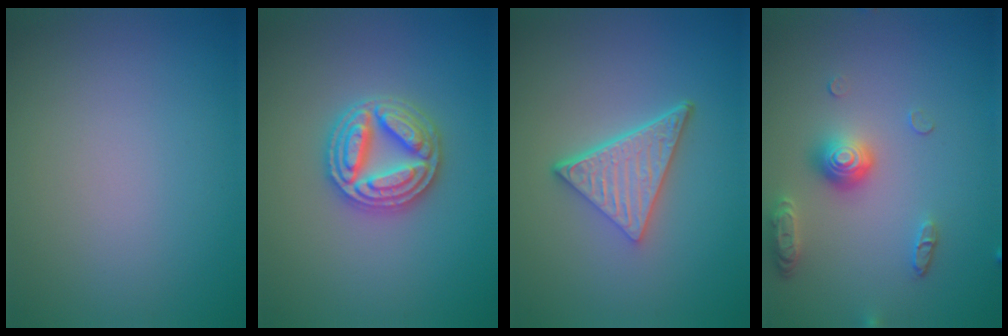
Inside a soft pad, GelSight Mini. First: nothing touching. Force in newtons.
{"total": 5.0, "press": 4.9, "slide": 0.9}
{"total": 5.1, "press": 3.6, "slide": 3.7}
{"total": 3.8, "press": 3.0, "slide": 2.3}